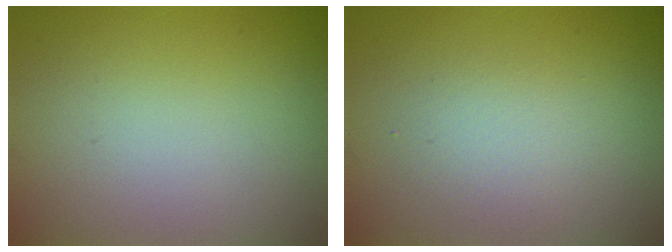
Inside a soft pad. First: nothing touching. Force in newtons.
{"total": 2.0, "press": 2.0, "slide": 0.1}